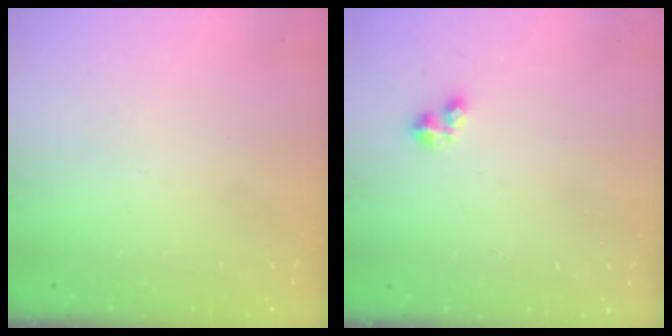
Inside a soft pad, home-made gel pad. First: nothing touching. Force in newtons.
{"total": 1.9, "press": 1.9, "slide": 0.4}